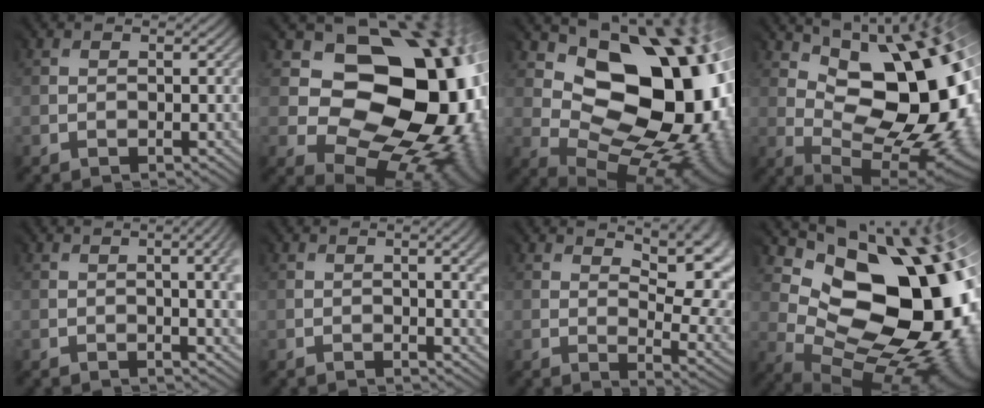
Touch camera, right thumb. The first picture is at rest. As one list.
[{"total": 16.8, "force": [0.5, 13.1, 10.4], "torque": [-0.112, -0.018, 0.027]}, {"total": 16.0, "force": [2.1, 10.6, 11.8], "torque": [-0.125, -0.010, 0.058]}, {"total": 16.8, "force": [3.0, 8.4, 14.2], "torque": [-0.168, 0.030, 0.059]}, {"total": 5.7, "force": [-0.6, 1.7, 5.4], "torque": [-0.026, 0.014, -0.015]}, {"total": 4.1, "force": [-0.3, 1.3, 3.8], "torque": [-0.021, 0.005, -0.010]}, {"total": 11.1, "force": [4.2, 5.1, 8.9], "torque": [-0.123, 0.027, 0.073]}, {"total": 16.7, "force": [2.9, 11.3, 12.0], "torque": [-0.138, -0.015, 0.078]}]